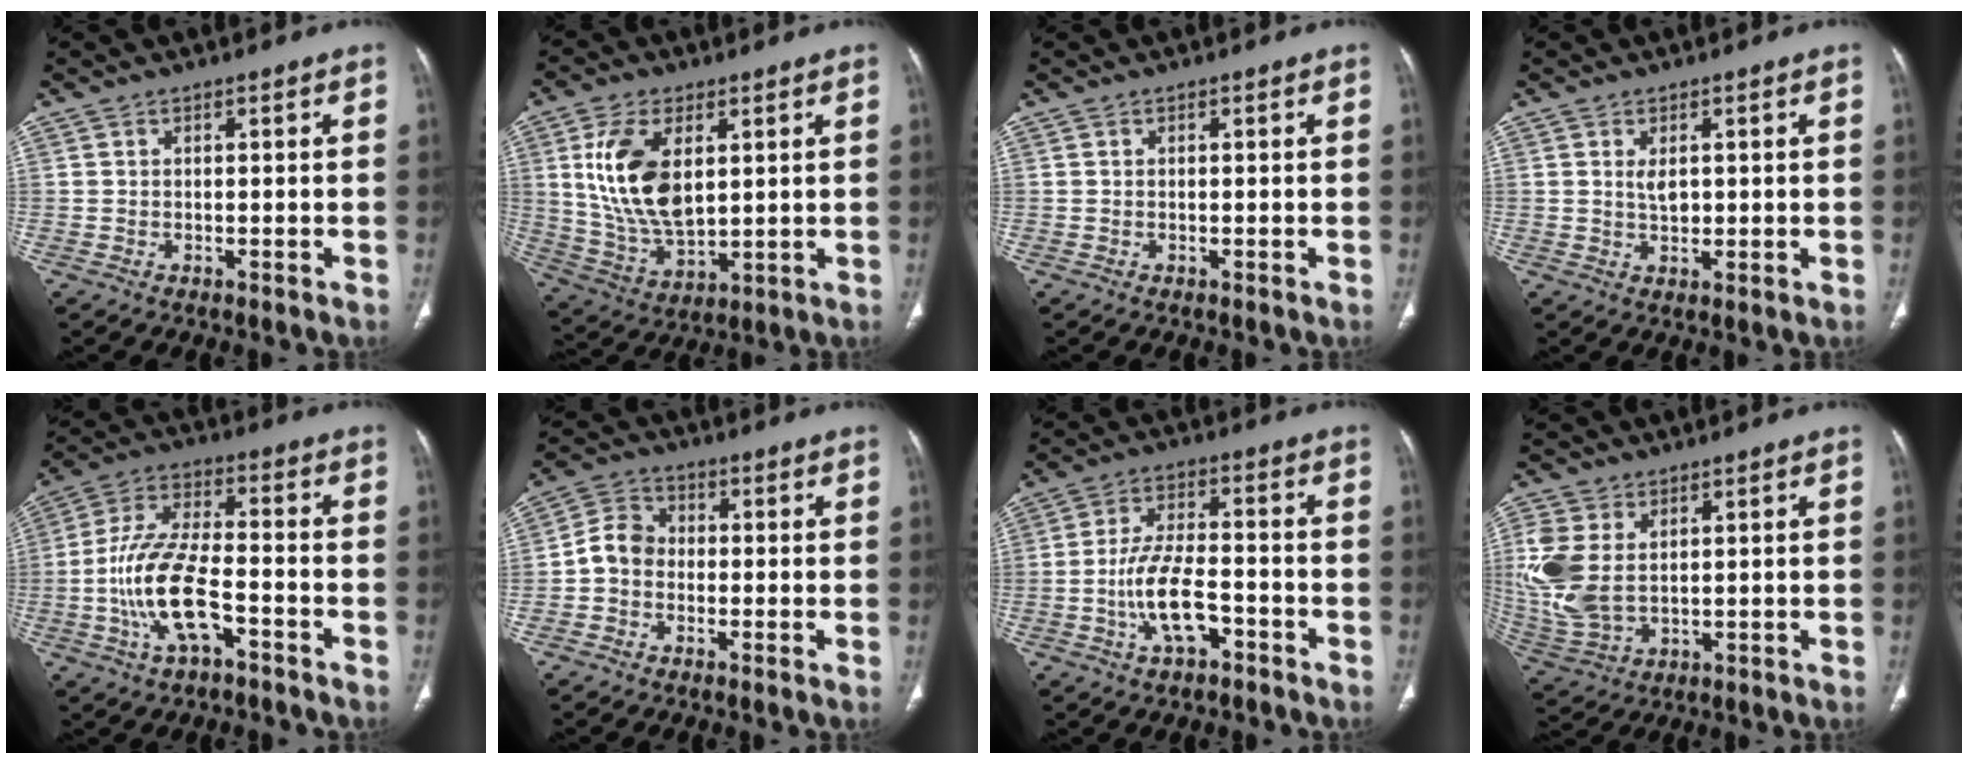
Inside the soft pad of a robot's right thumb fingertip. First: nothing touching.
{"total": 14.8, "force": [3.7, 8.1, 11.8], "torque": [-0.222, -0.018, 0.082]}
{"total": 0.0}
{"total": 2.7, "force": [0.7, 1.5, 2.1], "torque": [-0.031, -0.007, 0.015]}
{"total": 13.8, "force": [-5.0, 6.0, 11.4], "torque": [-0.230, 0.038, -0.091]}
{"total": 6.0, "force": [-1.2, 5.0, 3.1], "torque": [-0.040, 0.023, -0.036]}
{"total": 9.7, "force": [-3.9, 4.5, 7.6], "torque": [-0.146, 0.032, -0.070]}
{"total": 11.6, "force": [2.5, 7.5, 8.4], "torque": [-0.201, -0.005, 0.062]}